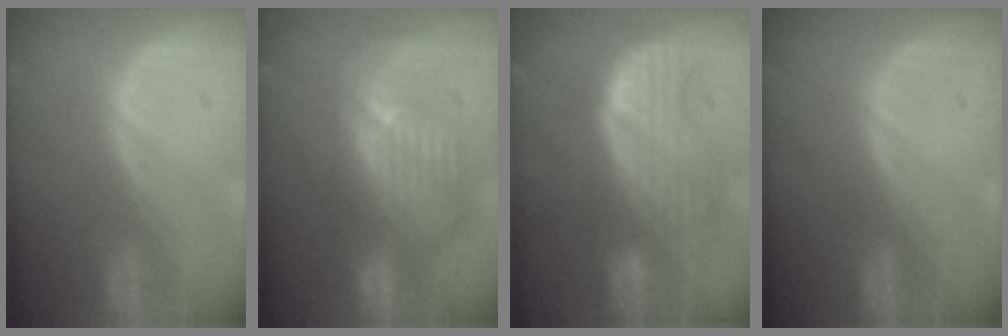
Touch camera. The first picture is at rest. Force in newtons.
{"total": 10.5, "press": 9.4, "slide": 4.7}
{"total": 9.9, "press": 8.7, "slide": 4.8}
{"total": 0.0}